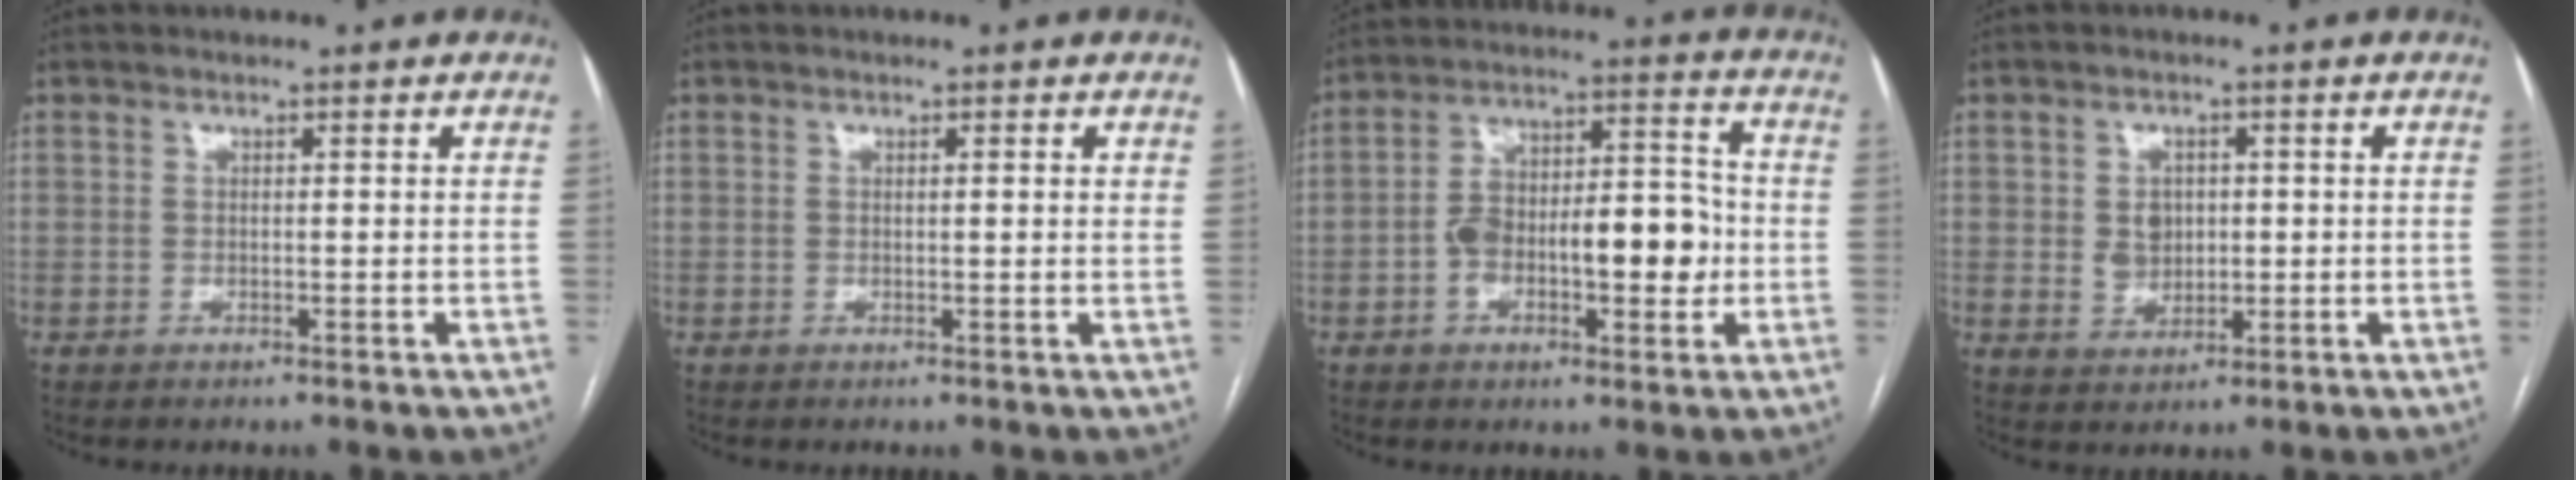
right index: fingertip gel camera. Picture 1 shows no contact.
{"total": 1.1, "force": [0.5, 0.1, 0.9], "torque": [-0.020, 0.004, 0.004]}
{"total": 13.2, "force": [-2.4, 5.1, 12.0], "torque": [-0.192, 0.033, -0.033]}
{"total": 4.2, "force": [0.4, 3.4, 2.4], "torque": [-0.037, 0.007, 0.018]}